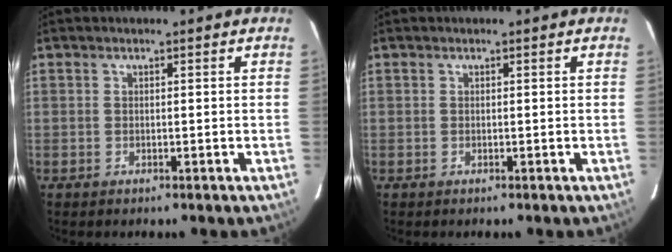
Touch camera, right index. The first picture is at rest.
{"total": 0.0}